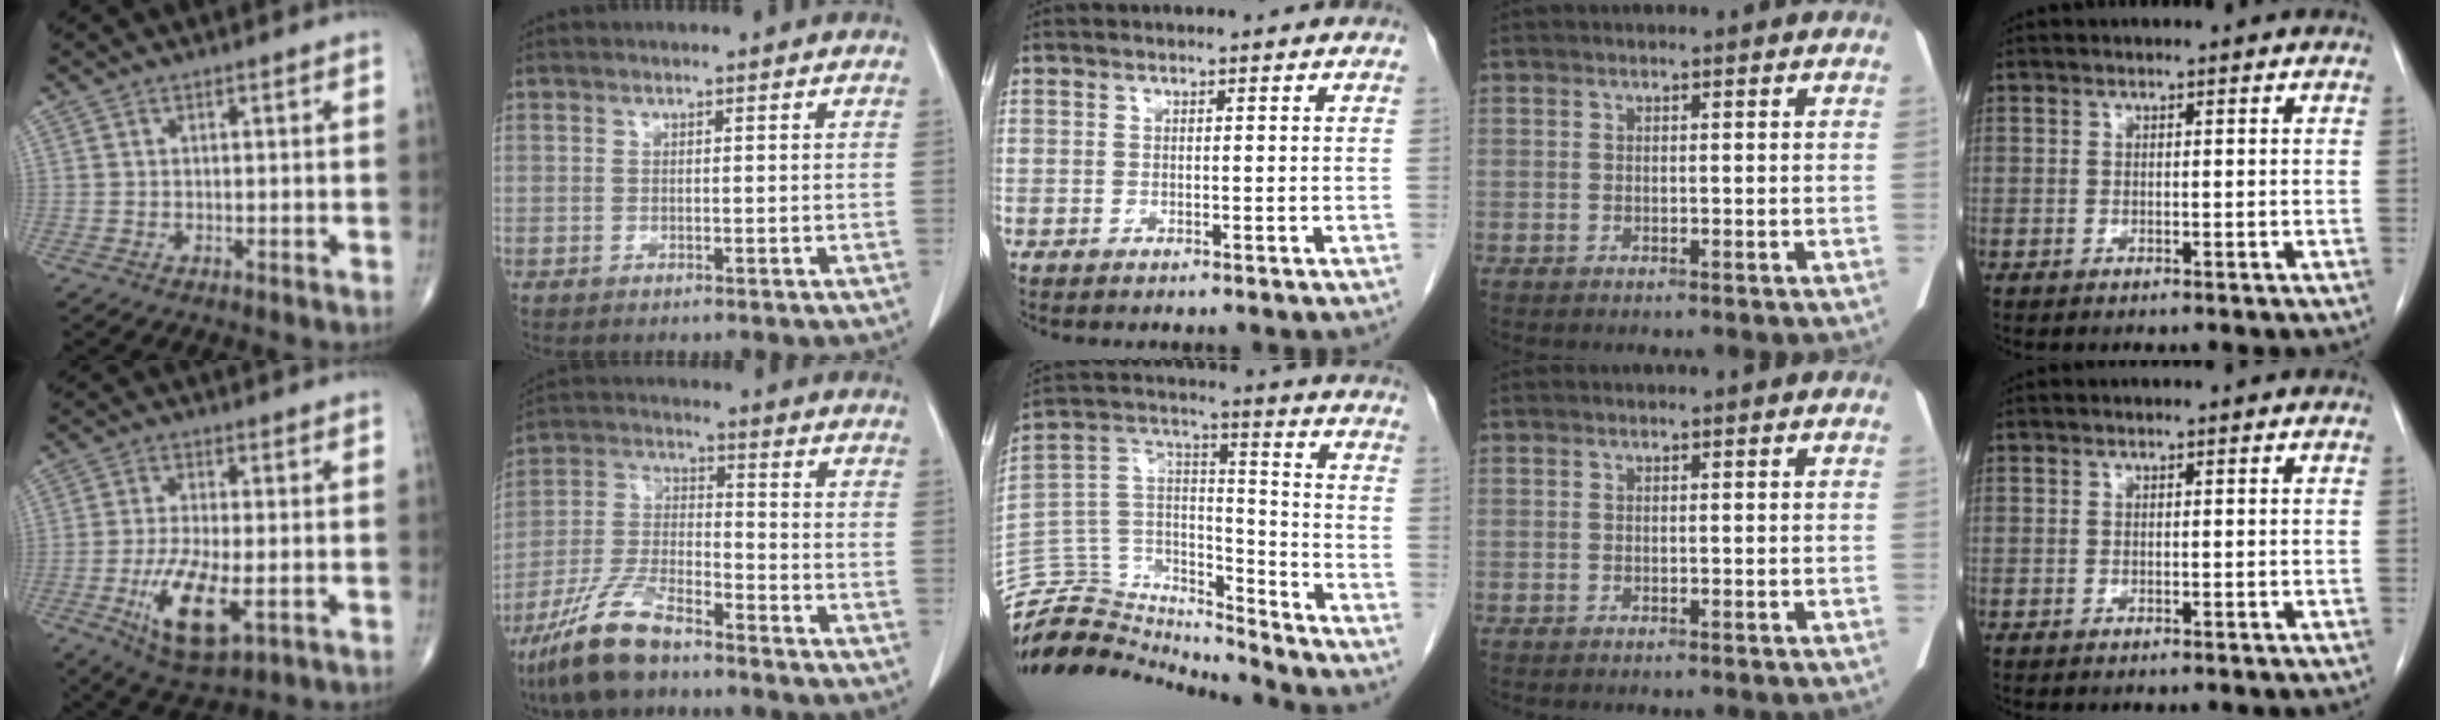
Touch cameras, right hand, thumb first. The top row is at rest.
{"thumb": {"total": 11.4, "force": [-3.4, 4.0, 10.1], "torque": [-0.192, -0.012, -0.054]}, "index": {"total": 11.4, "force": [-8.6, 2.8, 6.9], "torque": [-0.155, -0.015, -0.167]}, "middle": {"total": 18.7, "force": [-18.2, 3.9, 1.8], "torque": [-0.036, 0.066, -0.302]}}